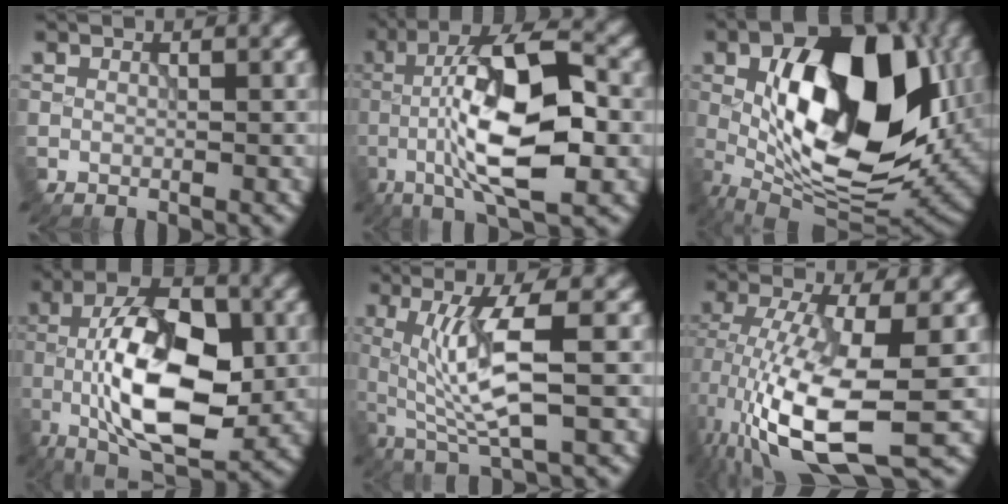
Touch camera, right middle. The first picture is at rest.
{"total": 11.5, "force": [-2.2, 3.4, 10.7], "torque": [-0.186, 0.018, -0.044]}
{"total": 16.0, "force": [0.7, 8.7, 13.3], "torque": [-0.213, -0.008, 0.013]}
{"total": 12.5, "force": [-1.8, 5.8, 11.0], "torque": [-0.195, 0.005, -0.038]}
{"total": 6.6, "force": [0.2, 1.3, 6.5], "torque": [-0.125, -0.007, 0.012]}
{"total": 11.6, "force": [-3.5, 3.6, 10.4], "torque": [-0.215, -0.012, -0.062]}